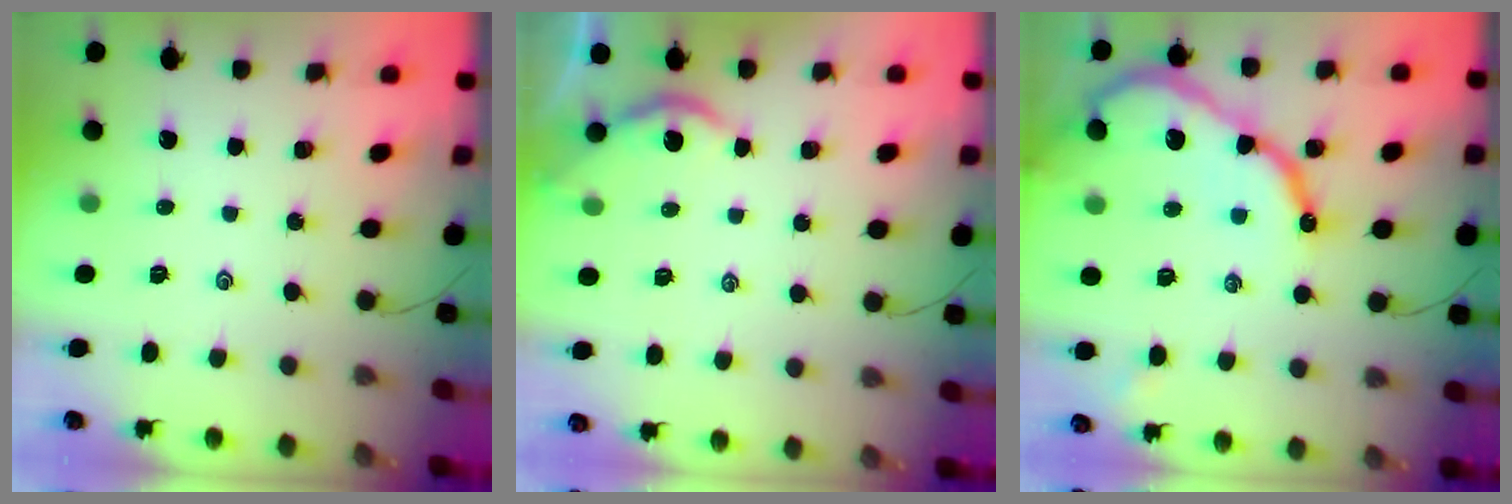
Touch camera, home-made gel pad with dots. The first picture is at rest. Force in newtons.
{"total": 2.7, "press": 2.7, "slide": 0.2}
{"total": 15.1, "press": 15.1, "slide": 1.6}